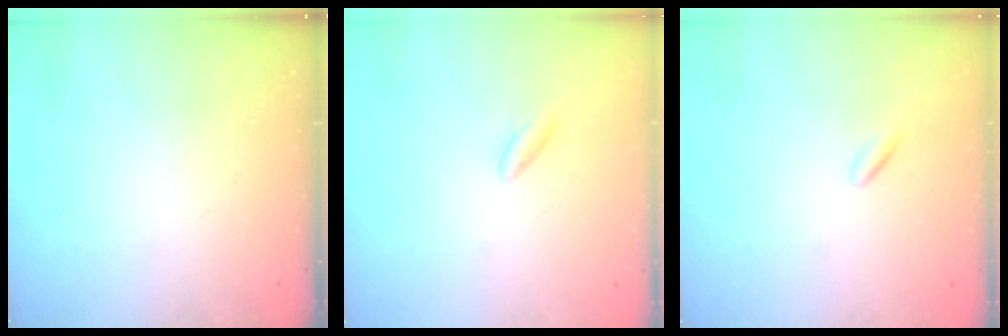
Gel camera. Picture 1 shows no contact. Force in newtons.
{"total": 2.1, "press": 1.9, "slide": 0.9}
{"total": 0.5, "press": 0.4, "slide": 0.4}